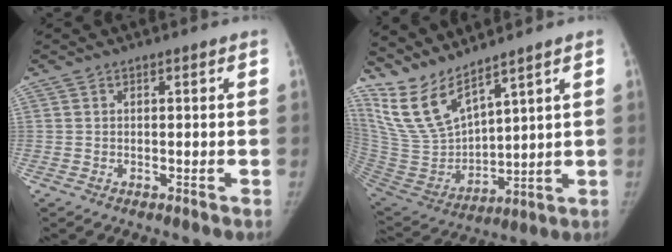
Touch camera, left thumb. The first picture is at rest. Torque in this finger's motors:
{"motor_torque": [0.21, 0.10, 1.08, -1.69, 0.32]}